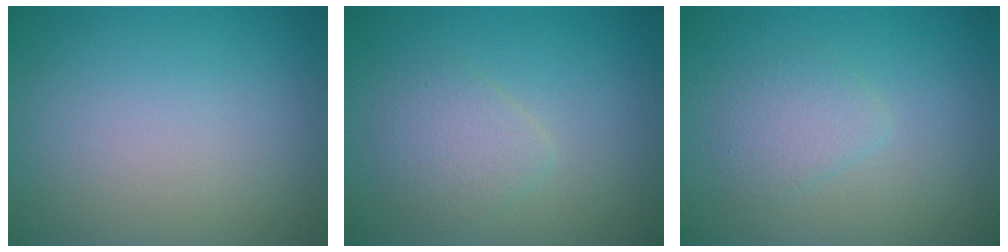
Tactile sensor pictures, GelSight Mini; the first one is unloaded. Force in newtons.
{"total": 2.3, "press": 2.3, "slide": 0.1}
{"total": 1.9, "press": 1.9, "slide": 0.1}